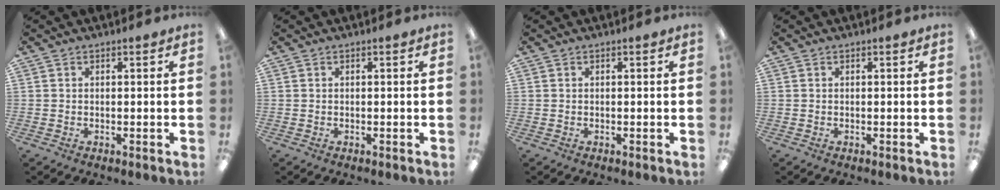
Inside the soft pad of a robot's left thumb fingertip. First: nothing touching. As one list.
[{"total": 0.0}, {"total": 0.0}, {"total": 0.0}]